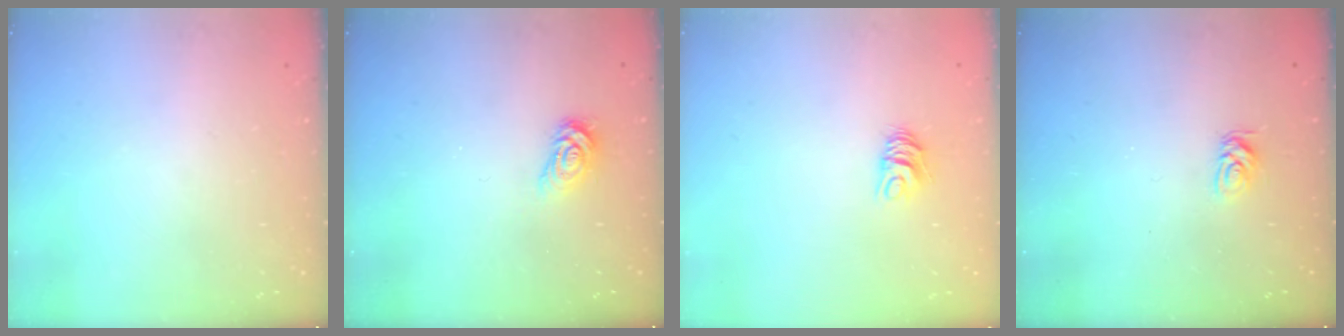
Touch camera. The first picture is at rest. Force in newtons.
{"total": 4.5, "press": 4.5, "slide": 0.5}
{"total": 6.2, "press": 6.2, "slide": 0.1}
{"total": 3.4, "press": 3.4, "slide": 0.5}